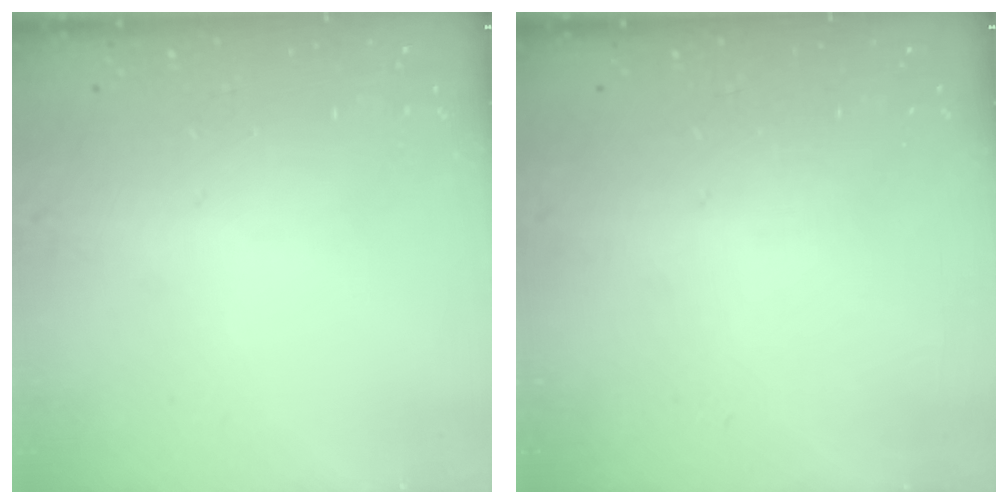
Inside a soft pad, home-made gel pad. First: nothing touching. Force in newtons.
{"total": 0.0}